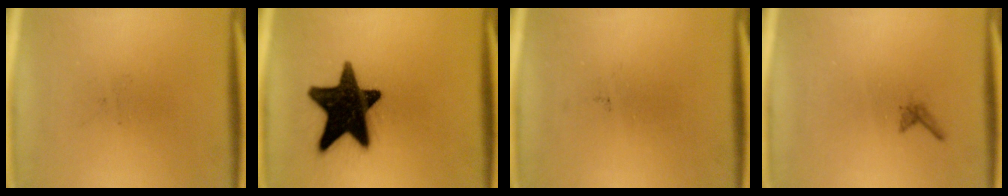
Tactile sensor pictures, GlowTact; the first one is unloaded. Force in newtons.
{"total": 18.3}
{"total": 0.0}
{"total": 0.6}